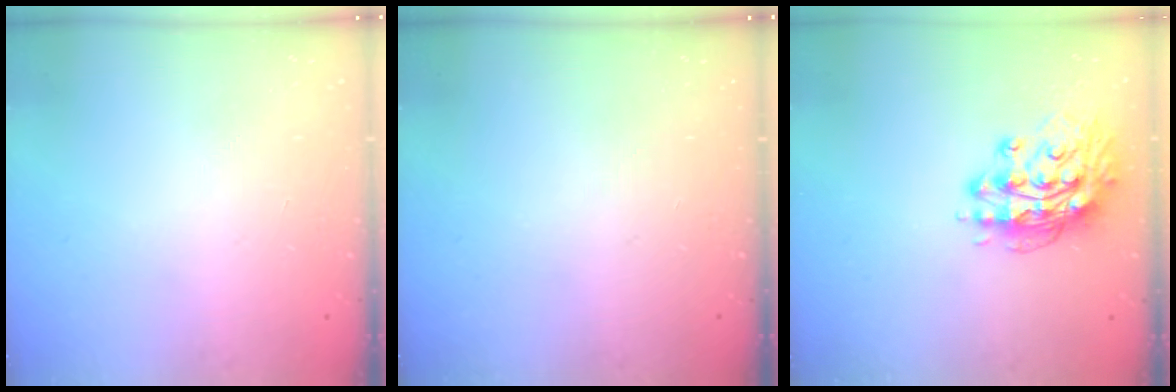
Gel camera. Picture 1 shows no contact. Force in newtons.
{"total": 0.0}
{"total": 13.5, "press": 13.4, "slide": 1.3}